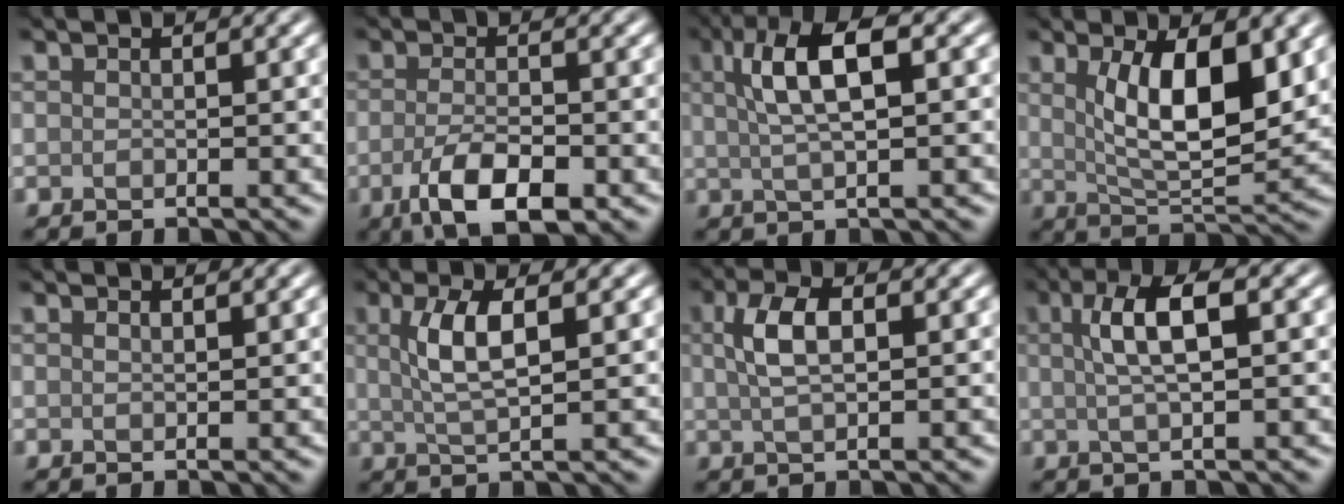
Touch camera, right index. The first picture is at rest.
{"total": 5.4, "force": [-2.3, 2.0, 4.4], "torque": [-0.087, -0.007, -0.041]}
{"total": 6.0, "force": [1.7, 1.9, 5.5], "torque": [-0.092, 0.012, 0.028]}
{"total": 7.9, "force": [2.1, 2.9, 7.1], "torque": [-0.125, -0.012, 0.042]}
{"total": 0.8, "force": [0.8, 0.1, 0.2], "torque": [-0.003, 0.001, 0.013]}
{"total": 4.2, "force": [1.1, 1.2, 3.9], "torque": [-0.081, 0.003, 0.023]}
{"total": 3.8, "force": [1.0, 1.5, 3.3], "torque": [-0.071, 0.008, 0.017]}
{"total": 4.7, "force": [1.1, 1.3, 4.4], "torque": [-0.077, 0.011, 0.017]}